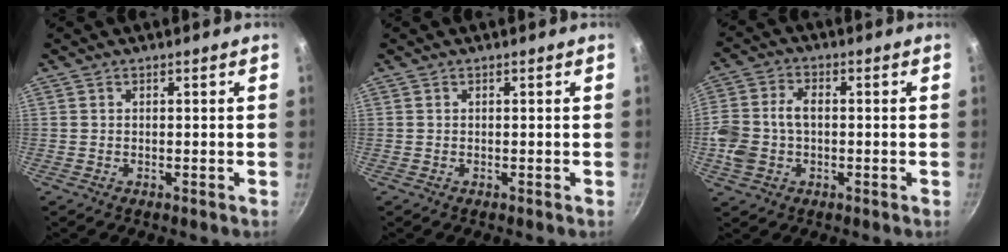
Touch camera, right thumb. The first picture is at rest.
{"total": 0.0}
{"total": 8.9, "force": [-0.8, 6.2, 6.3], "torque": [-0.124, 0.020, -0.021]}